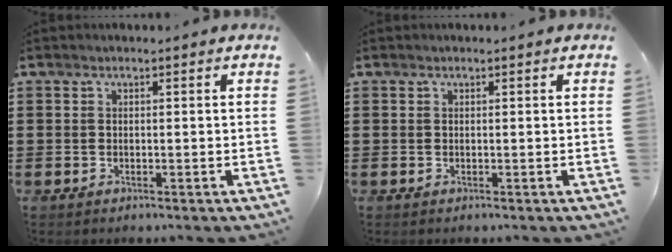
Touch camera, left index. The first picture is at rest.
{"total": 0.0}